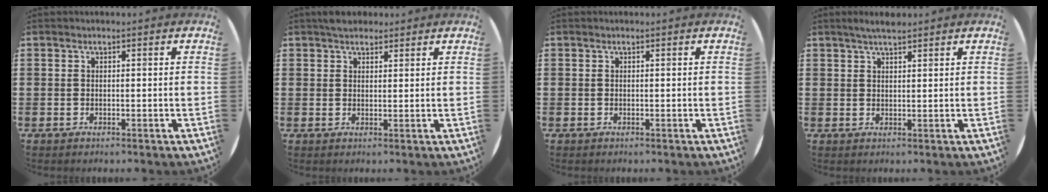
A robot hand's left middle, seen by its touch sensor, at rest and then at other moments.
{"total": 2.3, "force": [2.1, 1.0, 0.3], "torque": [-0.001, 0.003, 0.039]}
{"total": 0.0}
{"total": 2.4, "force": [2.0, 0.3, 1.2], "torque": [-0.024, 0.005, 0.036]}